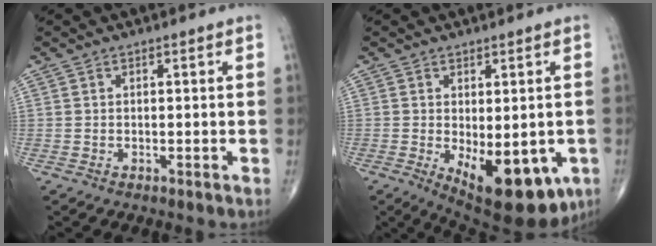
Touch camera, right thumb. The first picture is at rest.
{"total": 15.3, "force": [-5.1, 7.2, 12.6], "torque": [-0.146, -0.012, -0.050]}